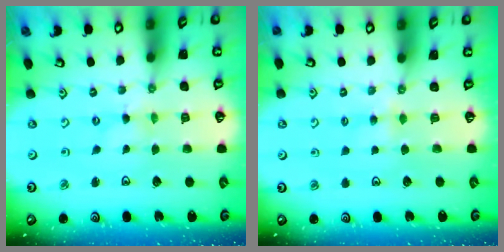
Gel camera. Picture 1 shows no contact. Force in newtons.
{"total": 2.8, "press": 2.8, "slide": 0.4}